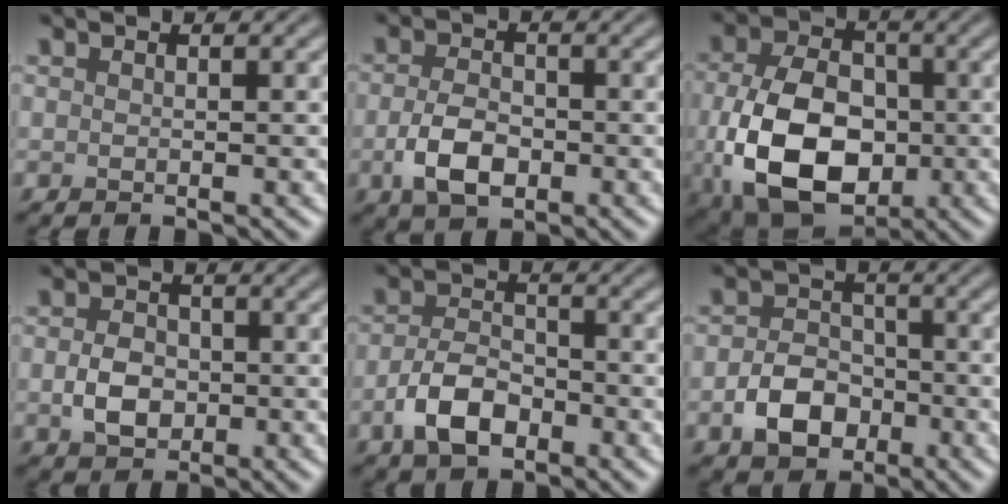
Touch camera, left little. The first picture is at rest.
{"total": 4.1, "force": [-1.4, 2.5, 3.0], "torque": [-0.066, -0.005, -0.030]}
{"total": 11.9, "force": [-2.1, 8.0, 8.6], "torque": [-0.186, -0.030, -0.034]}
{"total": 3.4, "force": [-0.7, 2.6, 2.2], "torque": [-0.042, -0.001, -0.017]}
{"total": 4.5, "force": [-2.3, 2.5, 3.0], "torque": [-0.061, 0.000, -0.048]}
{"total": 4.6, "force": [-2.0, 3.3, 2.5], "torque": [-0.044, 0.001, -0.040]}